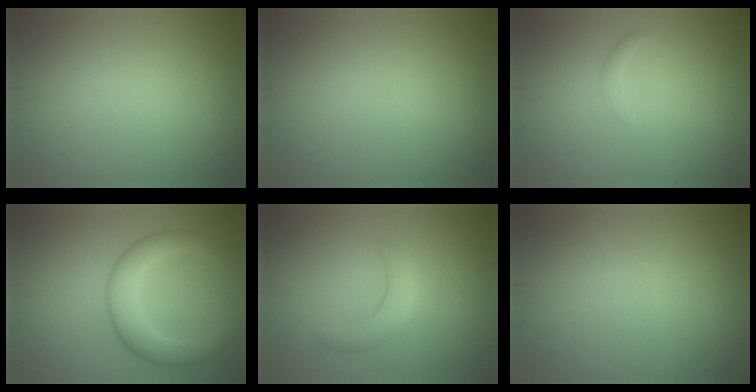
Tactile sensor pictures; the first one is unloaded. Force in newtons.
{"total": 0.0}
{"total": 0.7, "press": 0.7, "slide": 0.0}
{"total": 4.7, "press": 4.7, "slide": 0.1}
{"total": 2.3, "press": 2.2, "slide": 0.2}
{"total": 0.0}